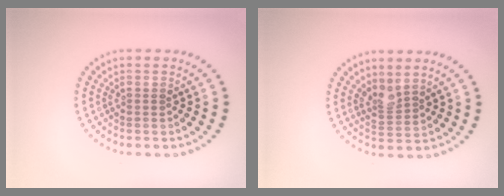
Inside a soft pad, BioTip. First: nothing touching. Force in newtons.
{"total": 2.0, "press": 1.4, "slide": 1.4}